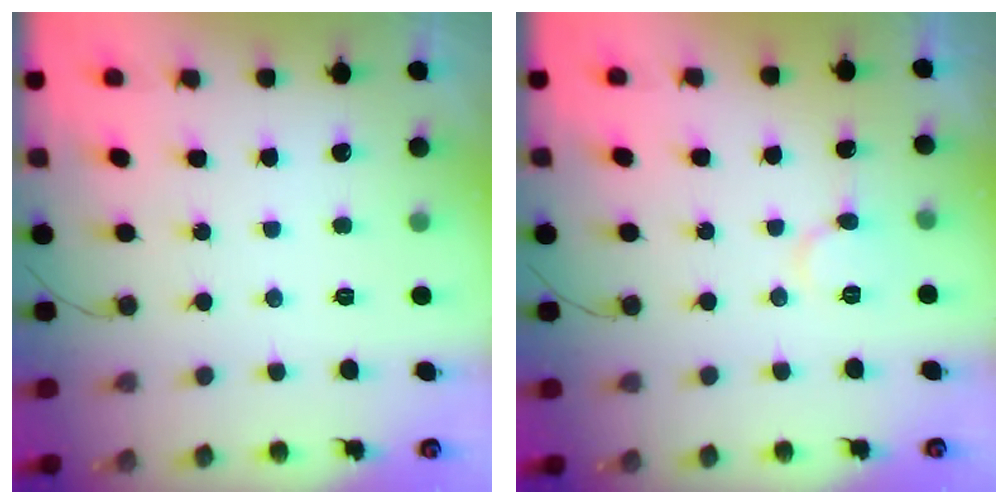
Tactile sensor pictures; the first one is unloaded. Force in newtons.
{"total": 6.5, "press": 6.5, "slide": 0.1}